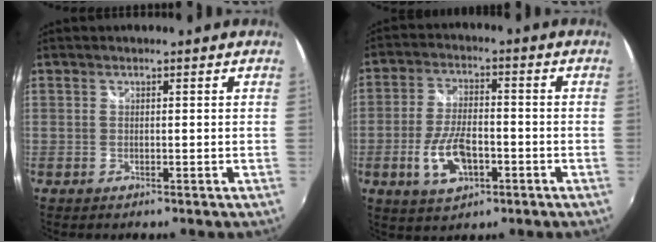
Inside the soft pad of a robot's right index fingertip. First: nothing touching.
{"total": 9.6, "force": [-3.4, 4.6, 7.7], "torque": [-0.159, -0.004, -0.056]}